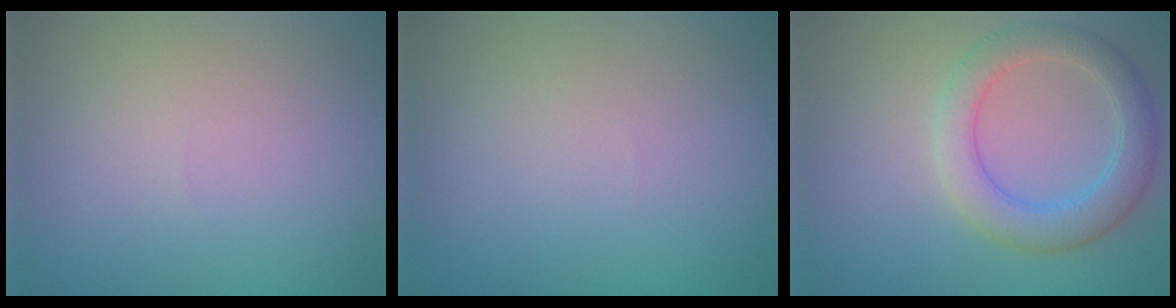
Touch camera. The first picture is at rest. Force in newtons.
{"total": 0.0}
{"total": 4.4, "press": 4.4, "slide": 0.1}